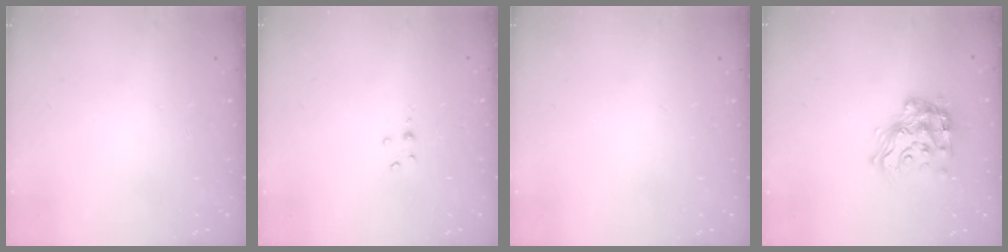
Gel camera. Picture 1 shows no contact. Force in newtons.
{"total": 2.5, "press": 2.5, "slide": 0.3}
{"total": 0.0}
{"total": 16.6, "press": 16.5, "slide": 1.2}